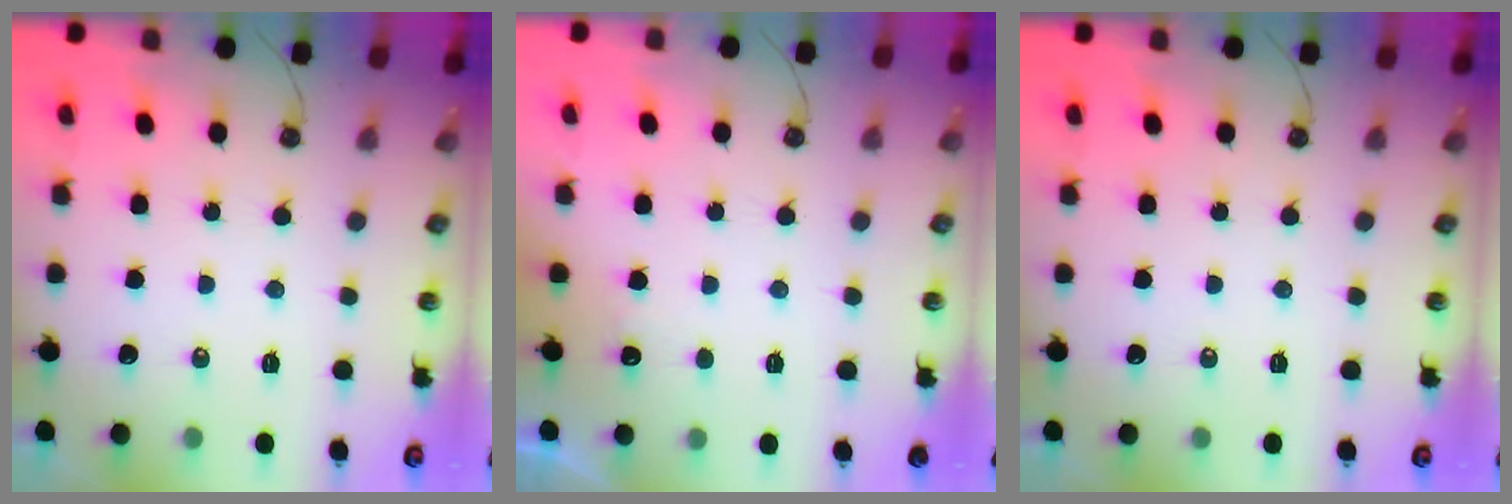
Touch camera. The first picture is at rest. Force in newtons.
{"total": 2.8, "press": 2.6, "slide": 1.0}
{"total": 0.0}